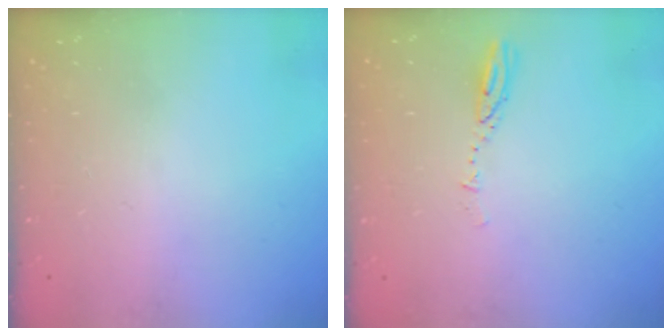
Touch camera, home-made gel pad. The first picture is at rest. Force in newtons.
{"total": 3.1, "press": 3.1, "slide": 0.4}